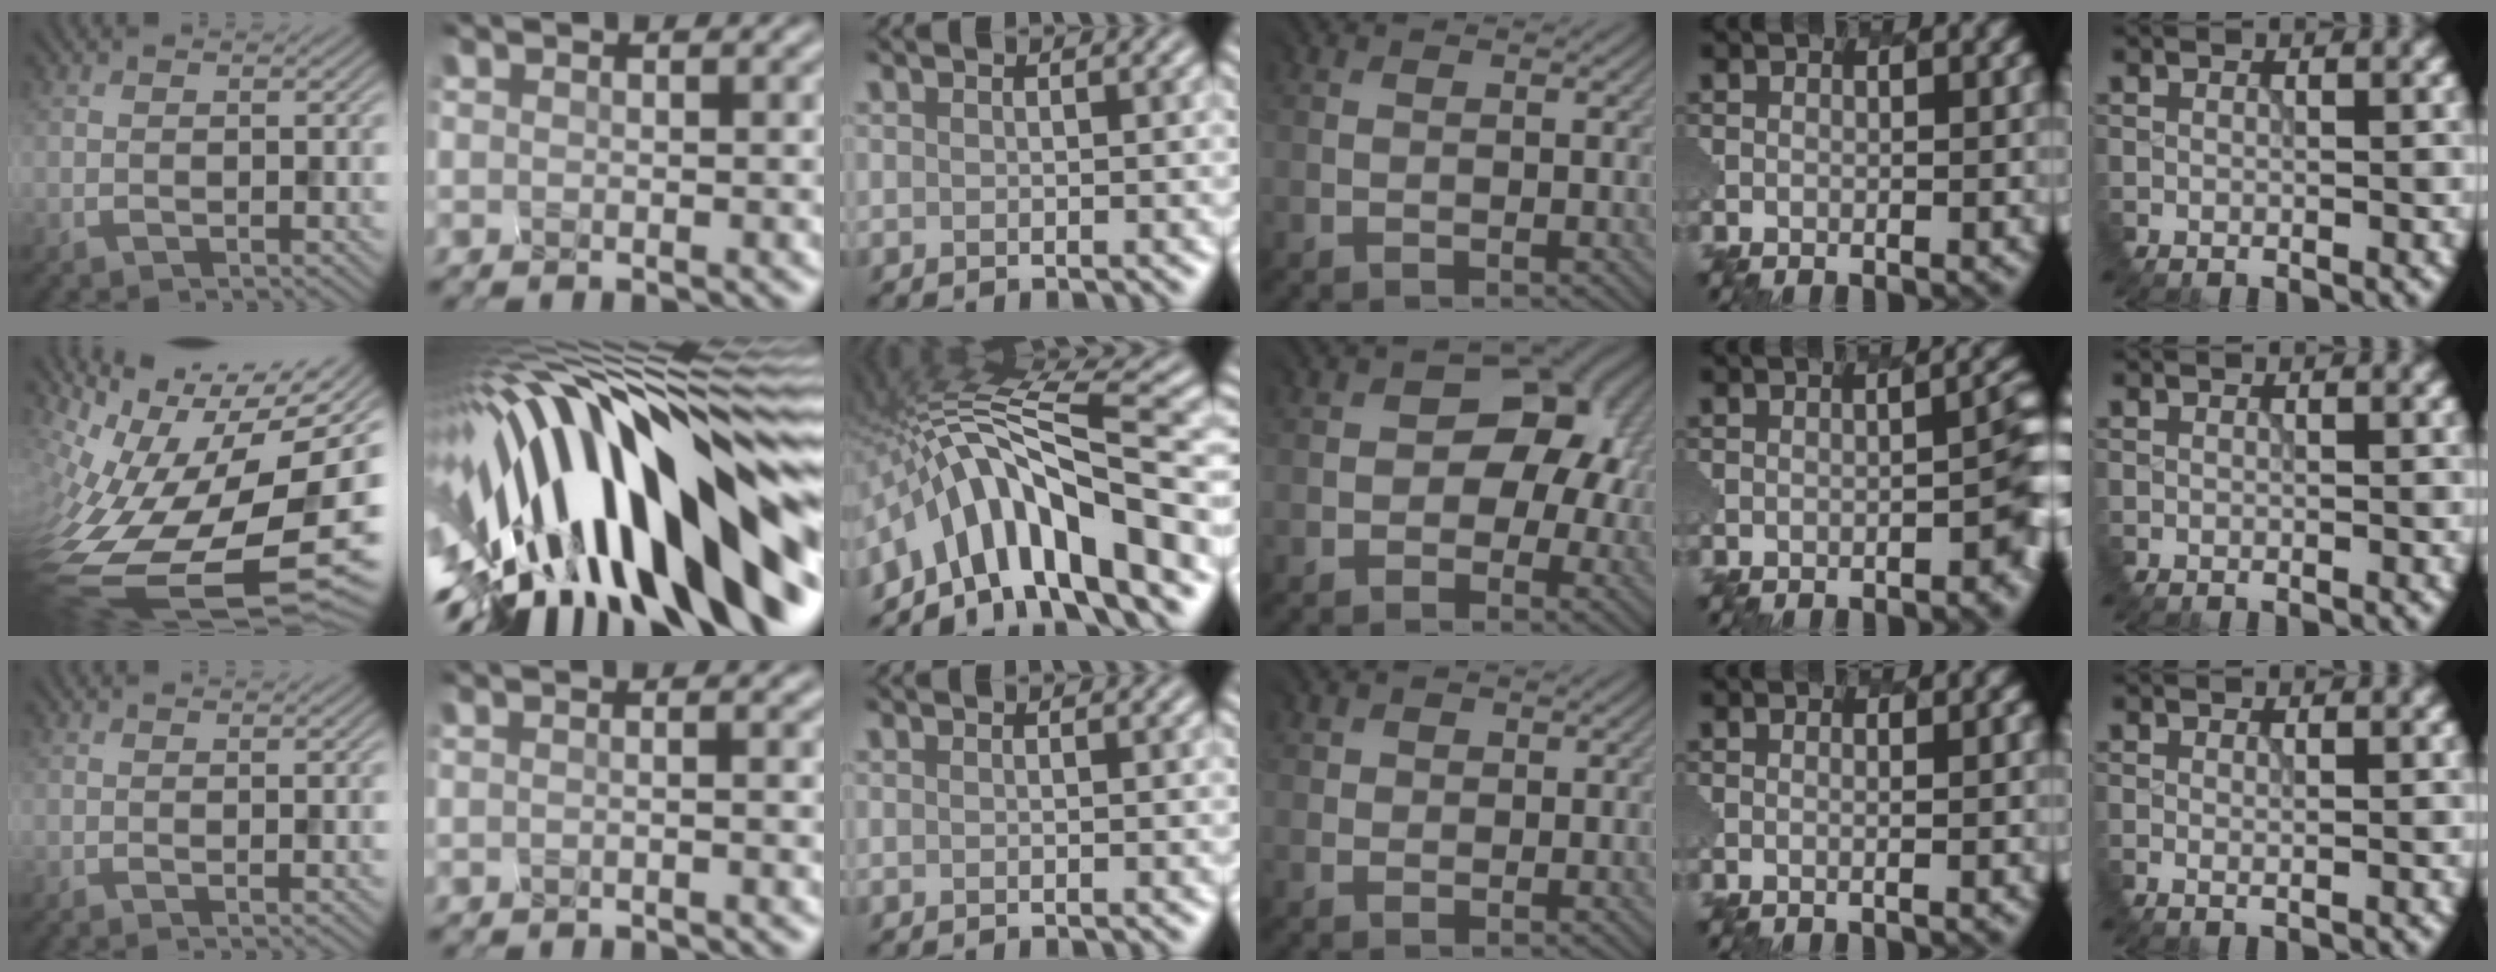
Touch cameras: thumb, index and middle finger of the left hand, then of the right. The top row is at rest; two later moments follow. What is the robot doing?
{"motion": "disassemble", "object": "hinged tin"}